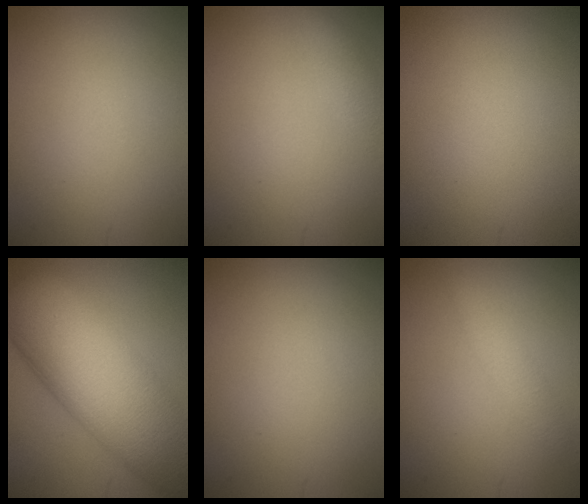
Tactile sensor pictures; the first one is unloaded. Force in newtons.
{"total": 2.5, "press": 2.5, "slide": 0.2}
{"total": 0.0}
{"total": 14.3, "press": 14.2, "slide": 0.5}
{"total": 0.0}
{"total": 2.1, "press": 2.1, "slide": 0.1}